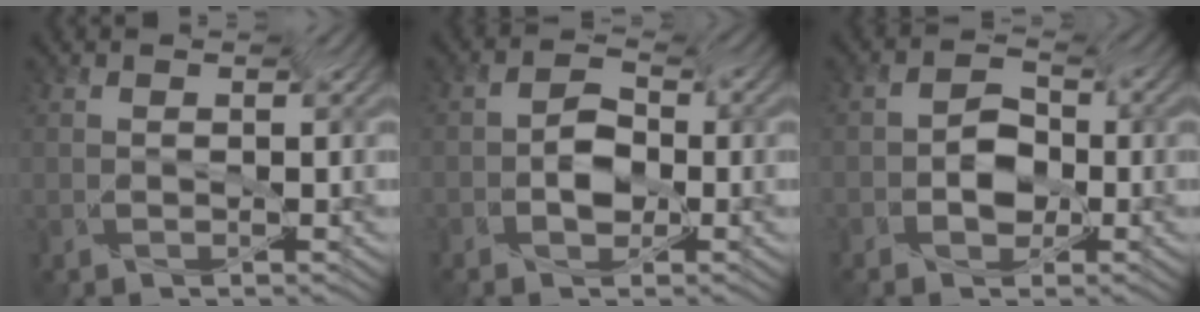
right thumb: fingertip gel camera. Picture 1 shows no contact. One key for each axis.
{"total": 3.4, "fx": -3.2, "fy": 1.1, "fz": 0.7, "tx": -0.016, "ty": 0.001, "tz": -0.061}
{"total": 3.8, "fx": -3.3, "fy": 1.7, "fz": 0.9, "tx": -0.015, "ty": 0.003, "tz": -0.066}